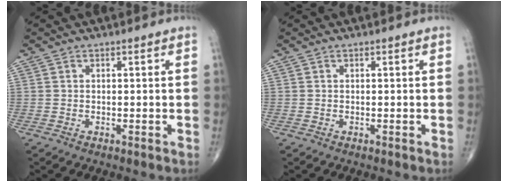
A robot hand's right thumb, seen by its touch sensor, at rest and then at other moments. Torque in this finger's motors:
{"motor_torque": [-0.02, 0.03, 0.00, 0.00, 0.00]}